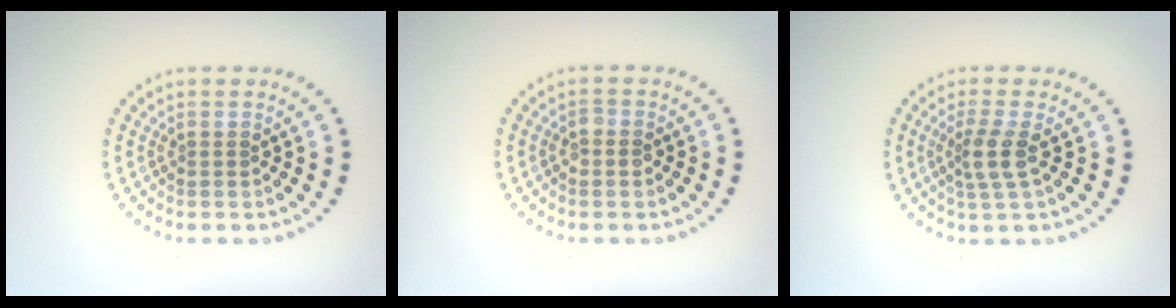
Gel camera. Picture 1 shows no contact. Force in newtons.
{"total": 1.1, "press": 1.0, "slide": 0.3}
{"total": 2.6, "press": 2.0, "slide": 1.6}